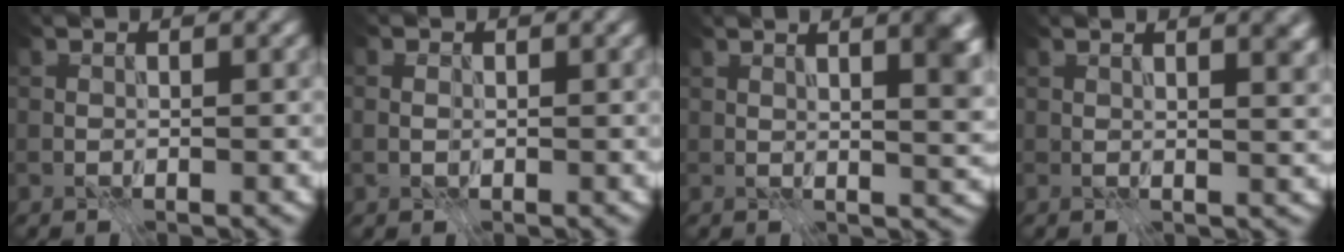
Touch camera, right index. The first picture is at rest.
{"total": 1.0, "force": [0.0, 0.8, 0.6], "torque": [-0.011, 0.003, -0.002]}
{"total": 4.7, "force": [2.1, 1.1, 4.0], "torque": [-0.040, 0.002, 0.034]}
{"total": 2.5, "force": [1.4, 0.5, 2.0], "torque": [-0.027, 0.000, 0.023]}